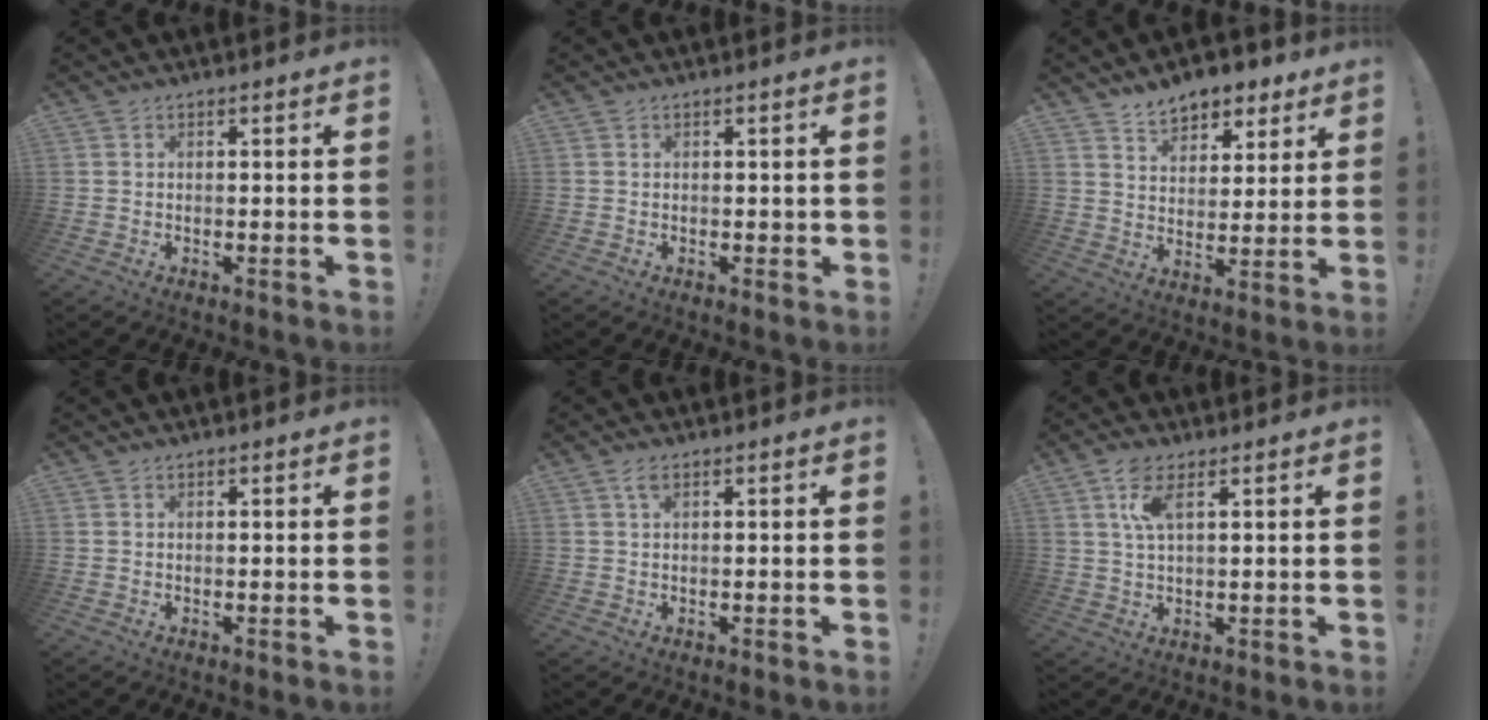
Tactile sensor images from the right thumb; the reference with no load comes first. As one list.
[{"total": 0.8, "force": [0.3, 0.6, 0.4], "torque": [0.000, 0.000, 0.004]}, {"total": 9.1, "force": [7.0, 5.0, 3.2], "torque": [-0.047, -0.044, 0.131]}, {"total": 0.0}, {"total": 2.0, "force": [0.9, 0.7, 1.6], "torque": [-0.032, 0.001, 0.015]}, {"total": 6.5, "force": [2.9, 2.1, 5.5], "torque": [-0.103, 0.000, 0.051]}]